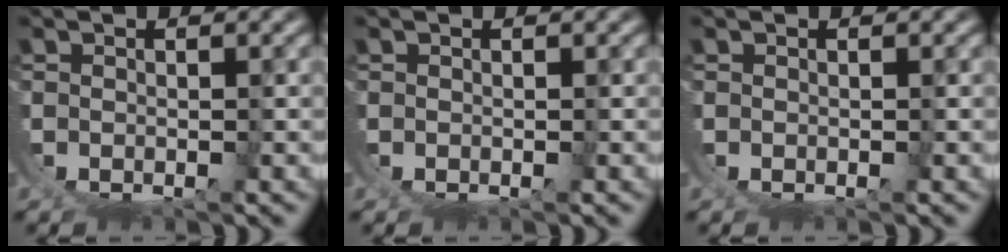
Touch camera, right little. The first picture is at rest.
{"total": 0.0}
{"total": 0.0}